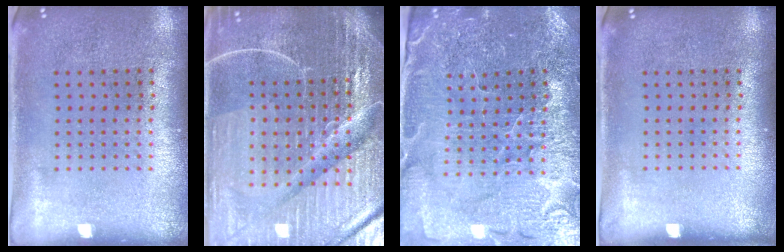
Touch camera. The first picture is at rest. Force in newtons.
{"total": 7.1, "press": 6.2, "slide": 3.5}
{"total": 3.4, "press": 3.4, "slide": 0.3}
{"total": 0.0}